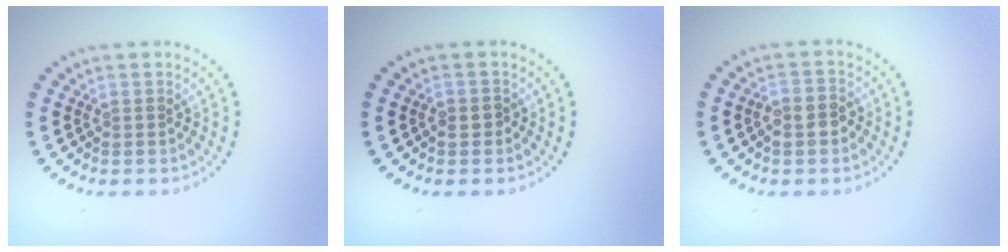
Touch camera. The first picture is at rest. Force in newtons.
{"total": 0.8, "press": 0.7, "slide": 0.4}
{"total": 2.3, "press": 2.1, "slide": 0.8}